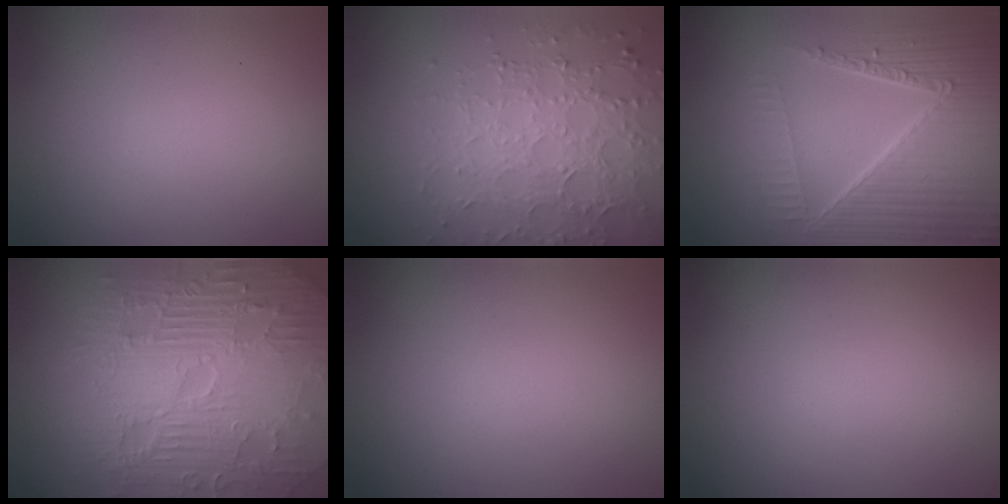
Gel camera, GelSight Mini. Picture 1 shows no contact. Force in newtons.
{"total": 5.5, "press": 4.7, "slide": 2.8}
{"total": 7.0, "press": 5.4, "slide": 4.4}
{"total": 11.6, "press": 7.5, "slide": 8.8}
{"total": 0.0}
{"total": 0.0}